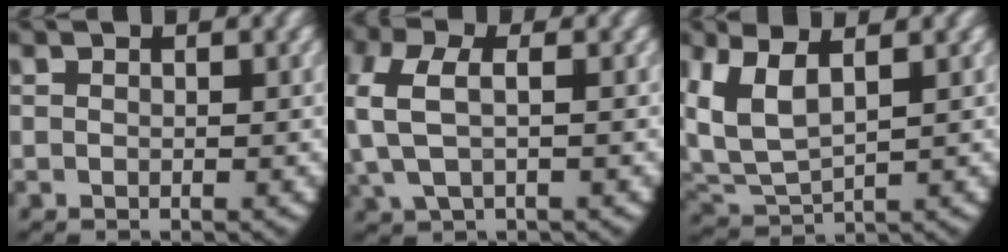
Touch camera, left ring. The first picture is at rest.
{"total": 4.7, "force": [0.6, 3.0, 3.5], "torque": [-0.097, -0.004, 0.016]}
{"total": 7.7, "force": [1.6, 5.9, 4.7], "torque": [-0.149, -0.028, 0.043]}